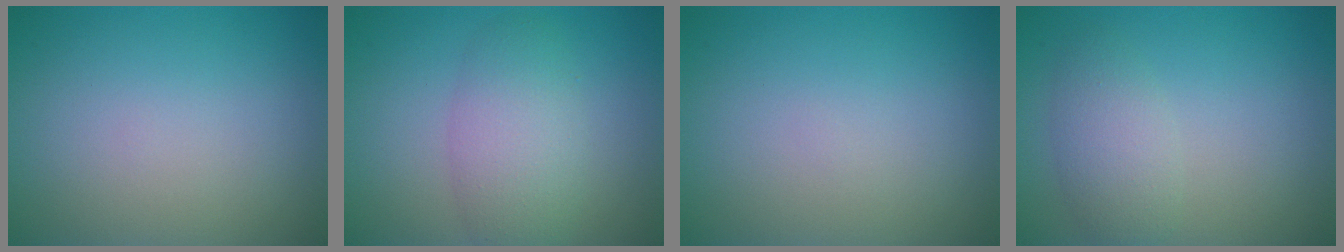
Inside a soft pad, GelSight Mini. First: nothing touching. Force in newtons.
{"total": 4.4, "press": 4.4, "slide": 0.2}
{"total": 0.0}
{"total": 2.9, "press": 2.9, "slide": 0.1}